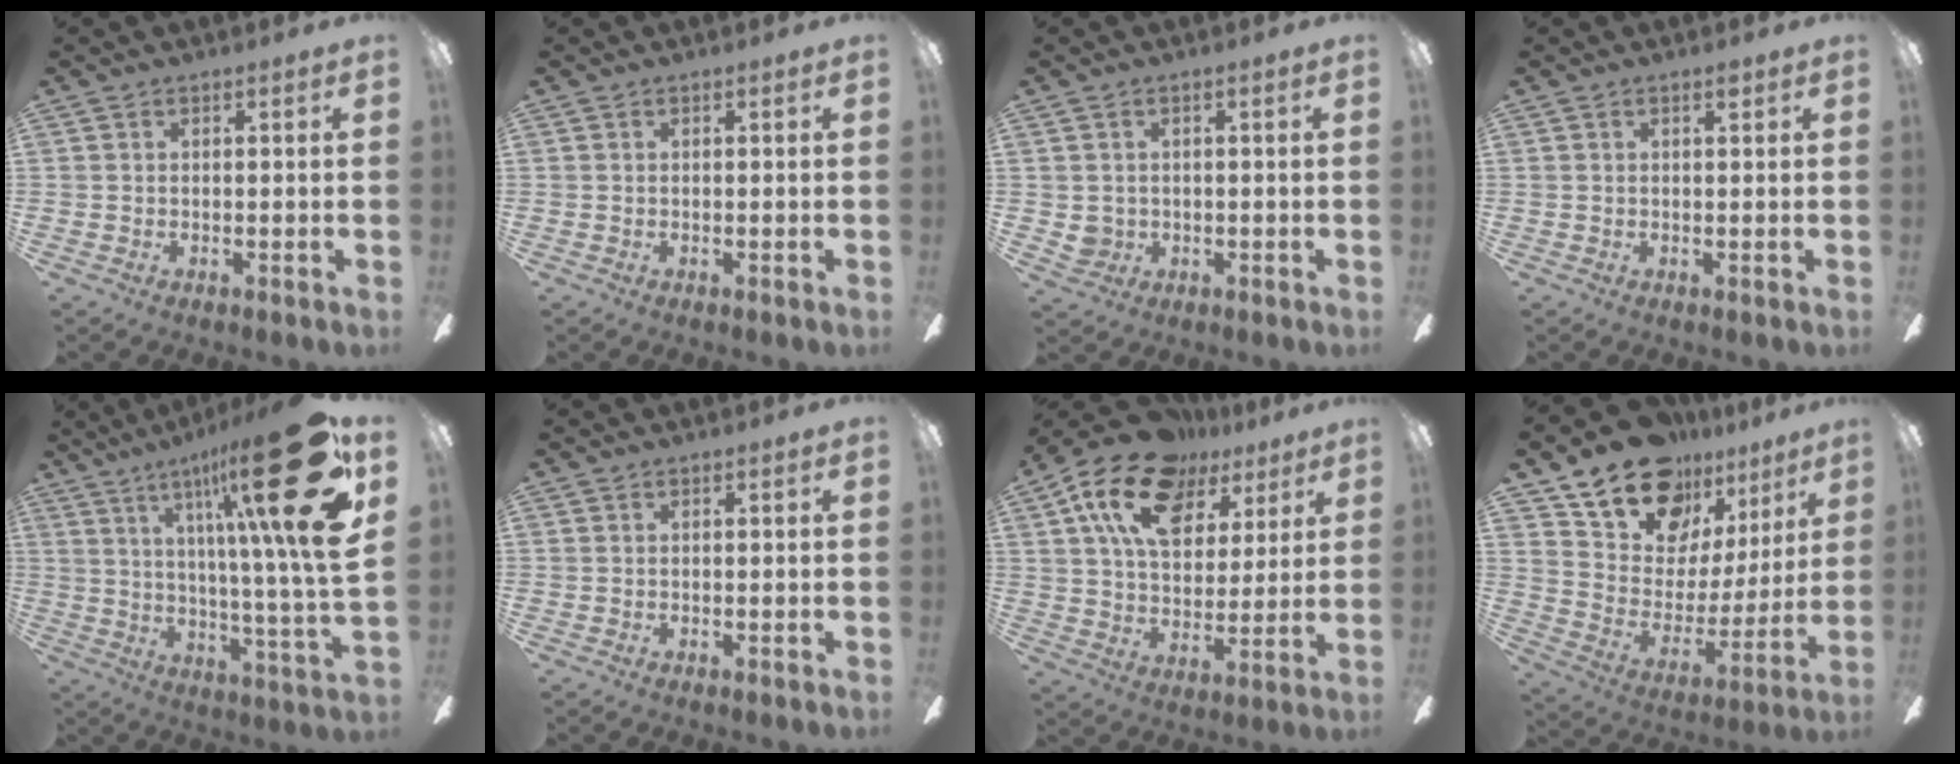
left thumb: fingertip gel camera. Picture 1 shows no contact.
{"total": 0.0}
{"total": 3.2, "force": [0.3, 3.1, 0.6], "torque": [-0.016, 0.007, 0.008]}
{"total": 1.0, "force": [0.8, 0.5, 0.5], "torque": [-0.004, -0.002, 0.012]}
{"total": 28.5, "force": [12.8, 3.7, 25.2], "torque": [-0.386, -0.078, 0.195]}
{"total": 0.0}
{"total": 18.7, "force": [10.6, 11.4, 10.3], "torque": [-0.186, -0.037, 0.193]}
{"total": 19.3, "force": [14.6, 10.8, 6.7], "torque": [-0.125, -0.102, 0.267]}